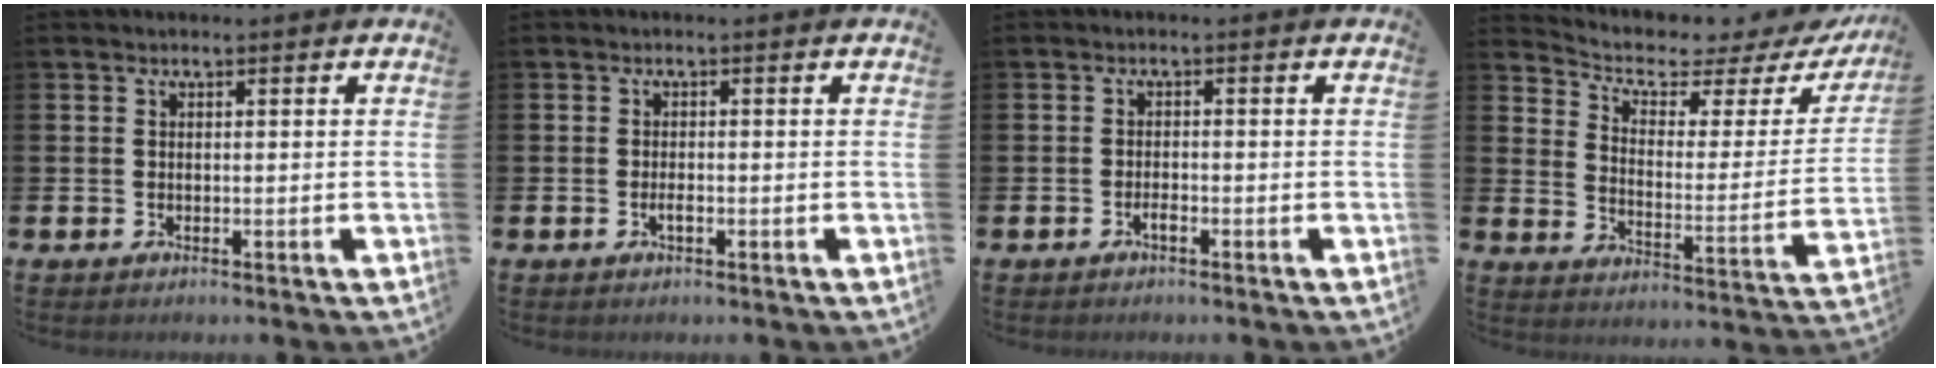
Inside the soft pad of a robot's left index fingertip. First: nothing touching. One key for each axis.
{"total": 1.2, "fx": -0.4, "fy": 0.4, "fz": 1.0, "tx": -0.017, "ty": -0.002, "tz": -0.008}
{"total": 1.1, "fx": -0.7, "fy": 0.3, "fz": 0.8, "tx": -0.024, "ty": 0.000, "tz": -0.012}
{"total": 4.5, "fx": 3.9, "fy": 1.6, "fz": 1.5, "tx": -0.051, "ty": -0.038, "tz": 0.056}